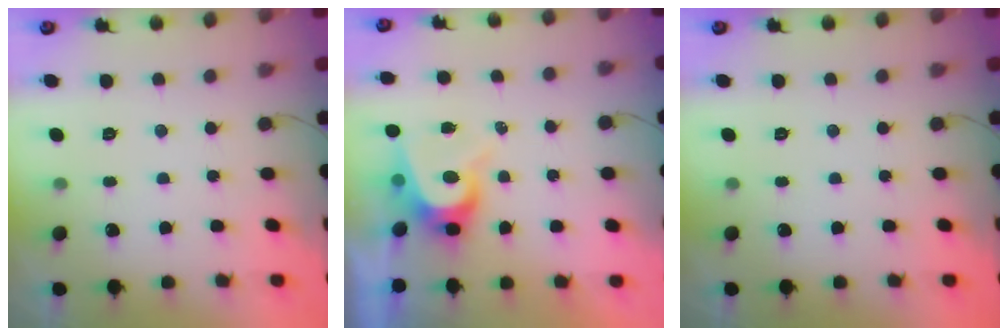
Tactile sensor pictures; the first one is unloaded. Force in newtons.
{"total": 7.2, "press": 7.1, "slide": 0.6}
{"total": 0.0}